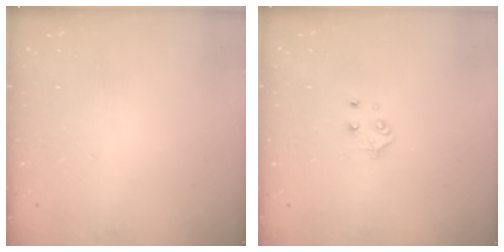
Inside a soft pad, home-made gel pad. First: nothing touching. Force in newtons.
{"total": 4.4, "press": 4.4, "slide": 0.4}